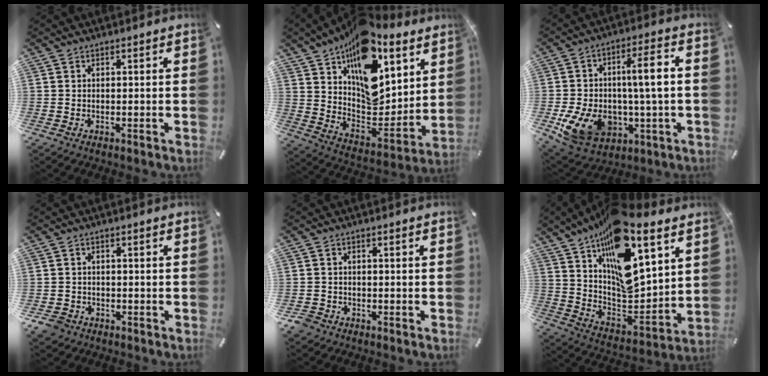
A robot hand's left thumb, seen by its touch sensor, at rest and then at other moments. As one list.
[{"total": 19.5, "force": [10.6, 11.6, 11.6], "torque": [-0.165, -0.087, 0.188]}, {"total": 17.0, "force": [-1.0, 10.6, 13.2], "torque": [-0.228, 0.001, -0.010]}, {"total": 3.5, "force": [-2.1, 2.6, 1.0], "torque": [-0.029, 0.006, -0.044]}, {"total": 2.8, "force": [-1.7, 2.0, 0.7], "torque": [-0.017, 0.007, -0.037]}, {"total": 22.3, "force": [13.3, 10.5, 14.5], "torque": [-0.223, -0.089, 0.236]}]